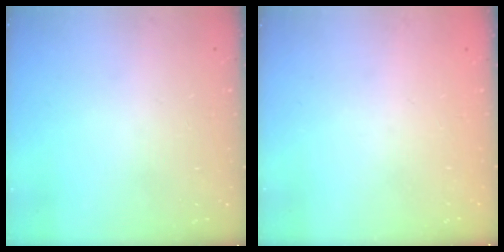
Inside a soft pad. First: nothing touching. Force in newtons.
{"total": 0.0}